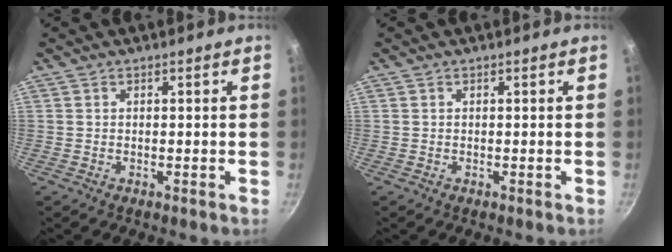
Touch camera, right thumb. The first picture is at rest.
{"total": 0.0}